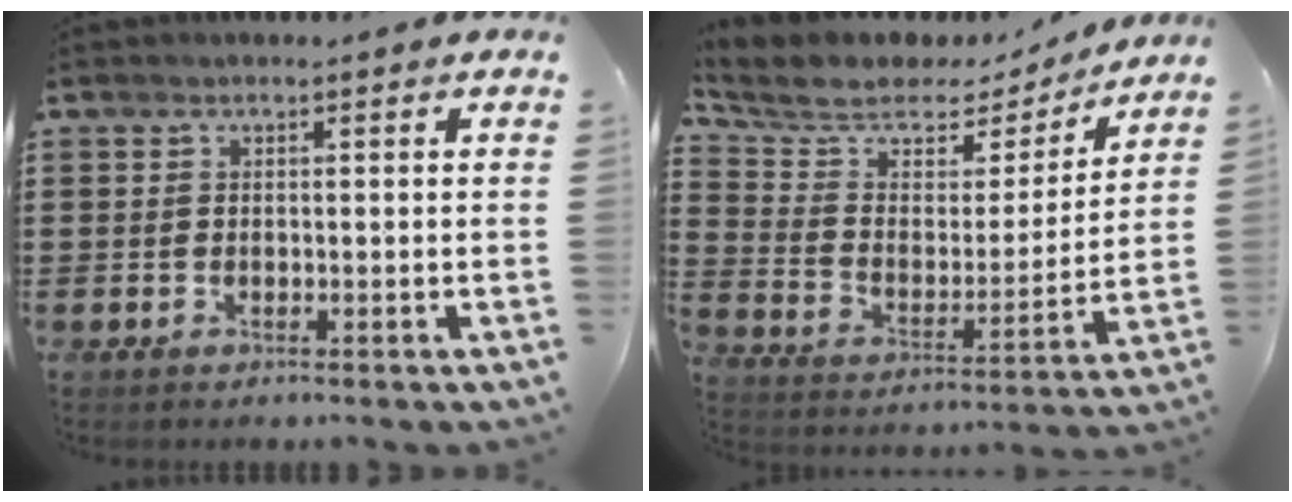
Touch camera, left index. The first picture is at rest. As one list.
[{"total": 6.8, "force": [5.4, 3.4, 2.1], "torque": [-0.081, -0.029, 0.091]}]